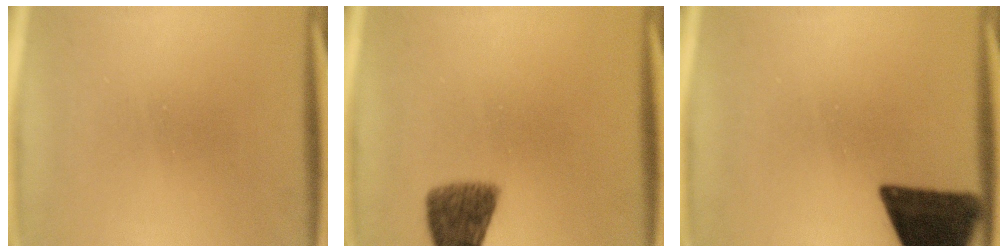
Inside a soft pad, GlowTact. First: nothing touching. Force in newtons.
{"total": 7.5}
{"total": 14.7}